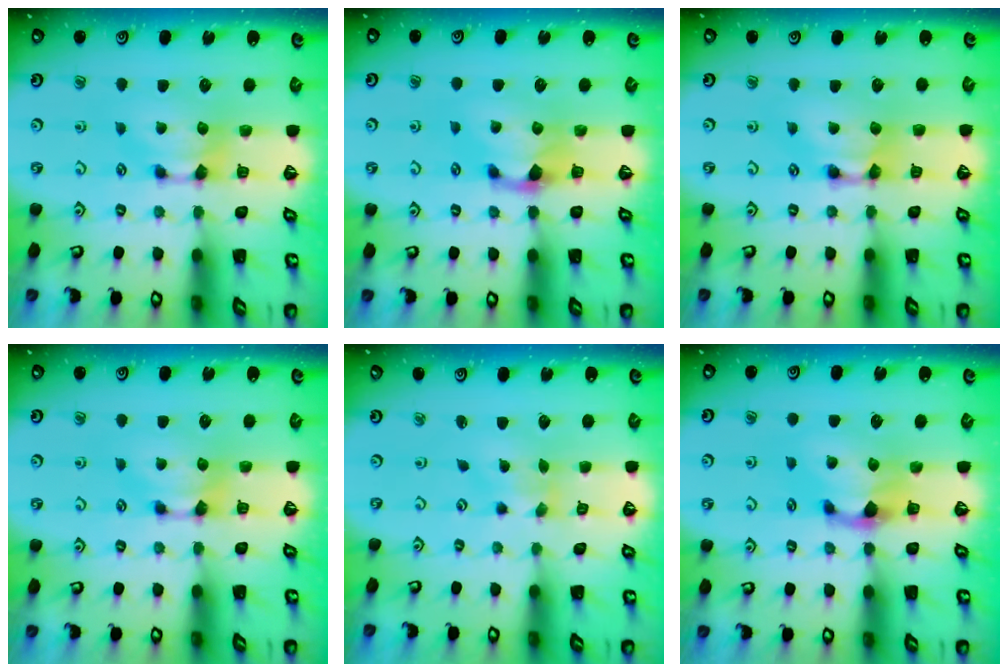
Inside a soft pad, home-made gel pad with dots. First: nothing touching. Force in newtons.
{"total": 1.1, "press": 0.1, "slide": 1.1}
{"total": 2.3, "press": 2.3, "slide": 0.0}
{"total": 0.0}
{"total": 2.1, "press": 1.8, "slide": 1.0}
{"total": 1.7, "press": 0.9, "slide": 1.4}